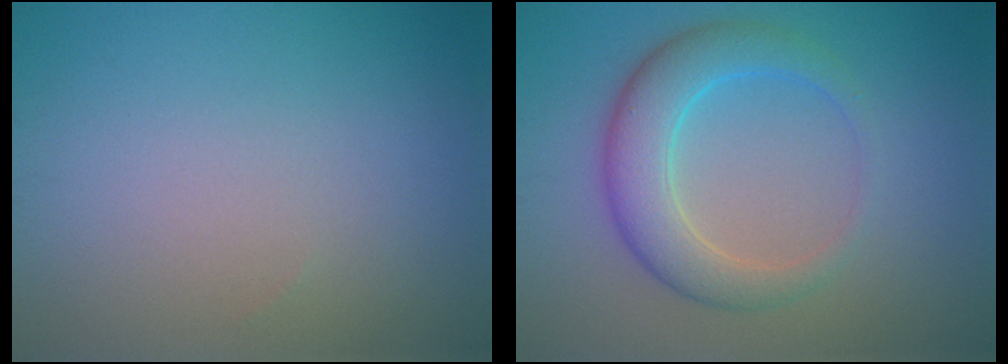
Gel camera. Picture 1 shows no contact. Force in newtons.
{"total": 5.1, "press": 5.1, "slide": 0.2}